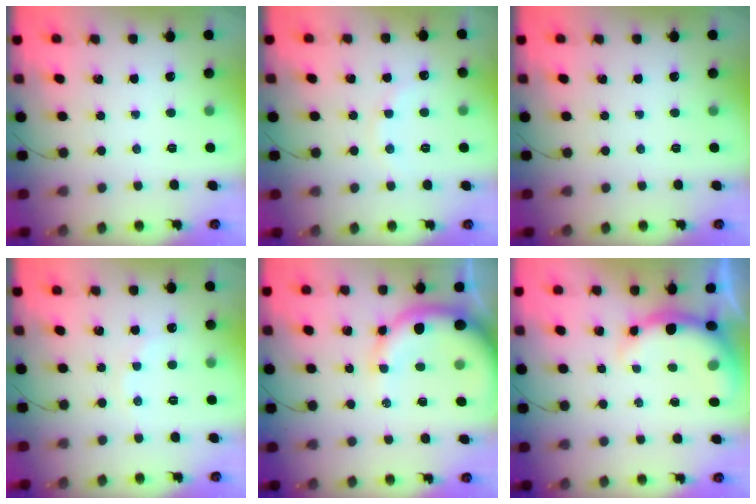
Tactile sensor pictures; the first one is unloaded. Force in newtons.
{"total": 6.8, "press": 6.7, "slide": 1.3}
{"total": 0.0}
{"total": 3.5, "press": 3.4, "slide": 1.0}
{"total": 12.0, "press": 11.8, "slide": 2.4}
{"total": 6.5, "press": 6.4, "slide": 1.2}